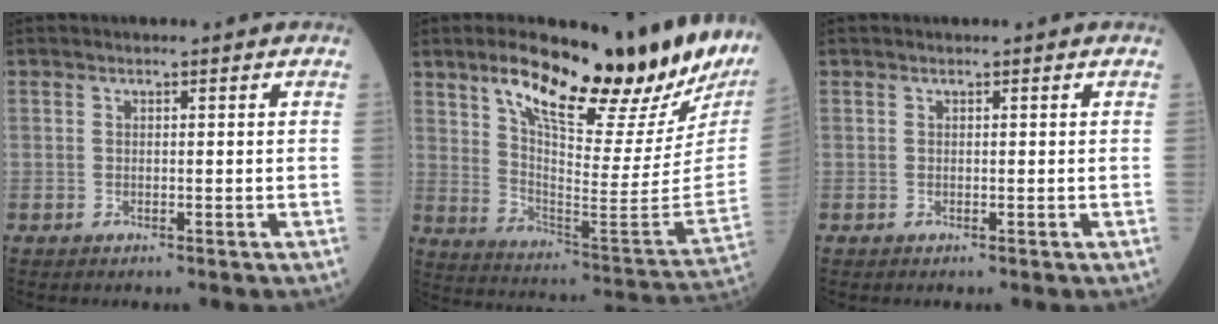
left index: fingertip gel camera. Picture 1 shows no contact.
{"total": 25.6, "force": [19.7, 3.4, 16.1], "torque": [-0.249, -0.058, 0.279]}
{"total": 0.0}